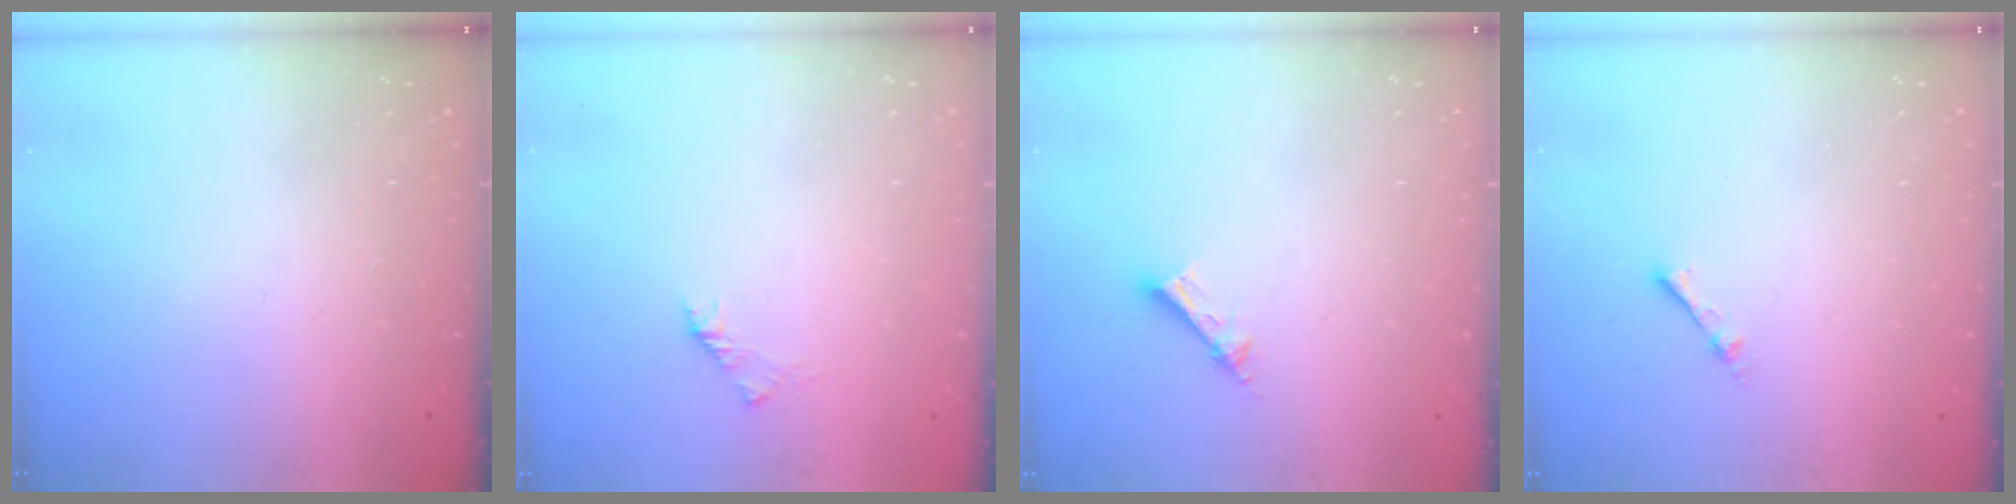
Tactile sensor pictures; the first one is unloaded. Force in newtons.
{"total": 1.6, "press": 1.4, "slide": 0.6}
{"total": 4.3, "press": 4.3, "slide": 0.3}
{"total": 1.9, "press": 1.9, "slide": 0.3}